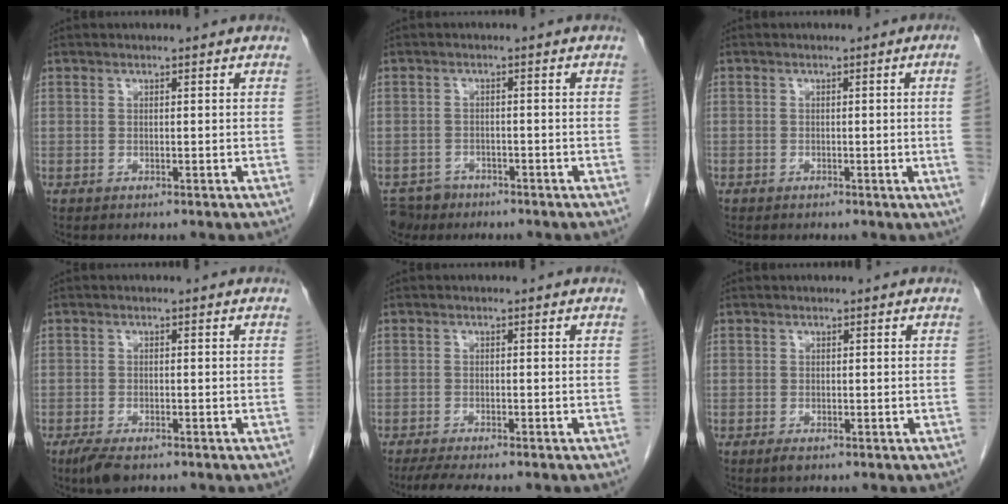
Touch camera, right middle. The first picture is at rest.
{"total": 4.4, "force": [-3.4, 2.8, 0.0], "torque": [0.002, 0.002, -0.056]}
{"total": 3.1, "force": [-0.4, -1.1, 2.9], "torque": [-0.033, -0.003, -0.006]}
{"total": 3.7, "force": [-2.6, 1.3, 2.3], "torque": [-0.050, -0.008, -0.041]}
{"total": 5.7, "force": [-4.7, 0.6, 3.2], "torque": [-0.046, -0.013, -0.073]}
{"total": 0.9, "force": [-0.6, 0.3, 0.6], "torque": [-0.014, -0.003, -0.007]}